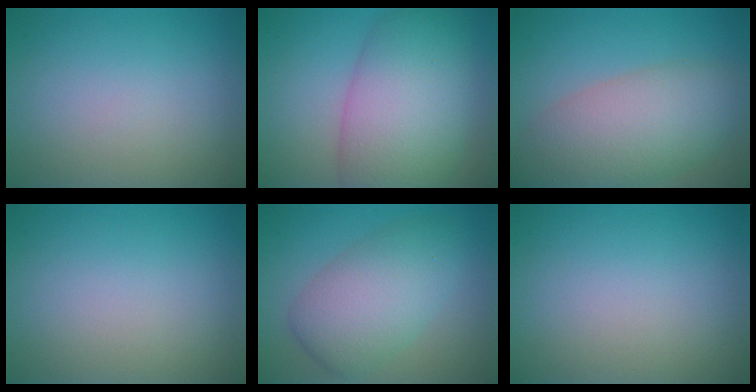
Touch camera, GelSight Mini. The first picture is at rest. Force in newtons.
{"total": 10.1, "press": 10.1, "slide": 0.3}
{"total": 8.3, "press": 8.3, "slide": 0.3}
{"total": 0.0}
{"total": 6.4, "press": 6.4, "slide": 0.4}
{"total": 0.0}